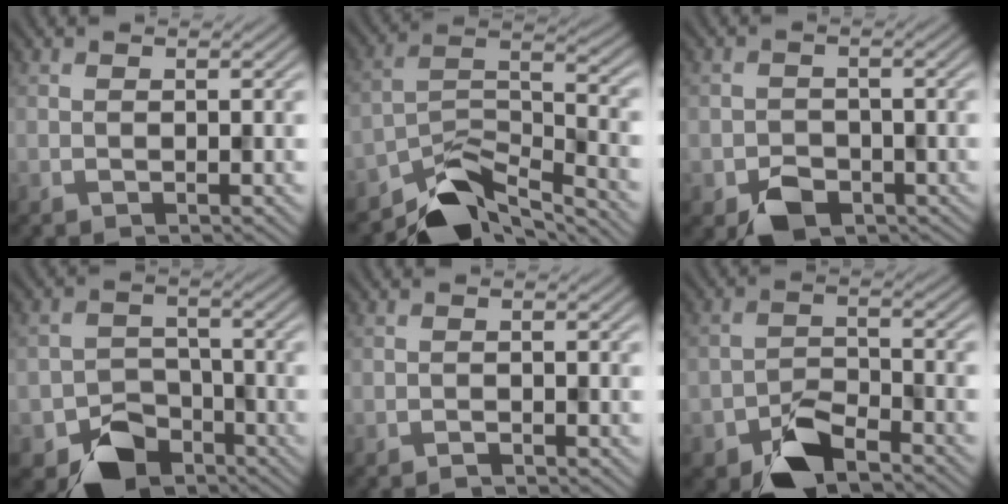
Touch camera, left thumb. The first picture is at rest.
{"total": 9.5, "force": [-7.1, 3.5, 5.2], "torque": [-0.086, -0.010, -0.141]}
{"total": 4.2, "force": [-2.5, 2.9, 1.8], "torque": [-0.031, -0.012, -0.049]}
{"total": 7.4, "force": [-4.7, 5.0, 2.9], "torque": [-0.045, -0.013, -0.085]}
{"total": 0.6, "force": [-0.6, 0.1, 0.2], "torque": [-0.002, 0.000, -0.011]}
{"total": 6.5, "force": [-4.6, 2.8, 3.7], "torque": [-0.063, 0.001, -0.090]}